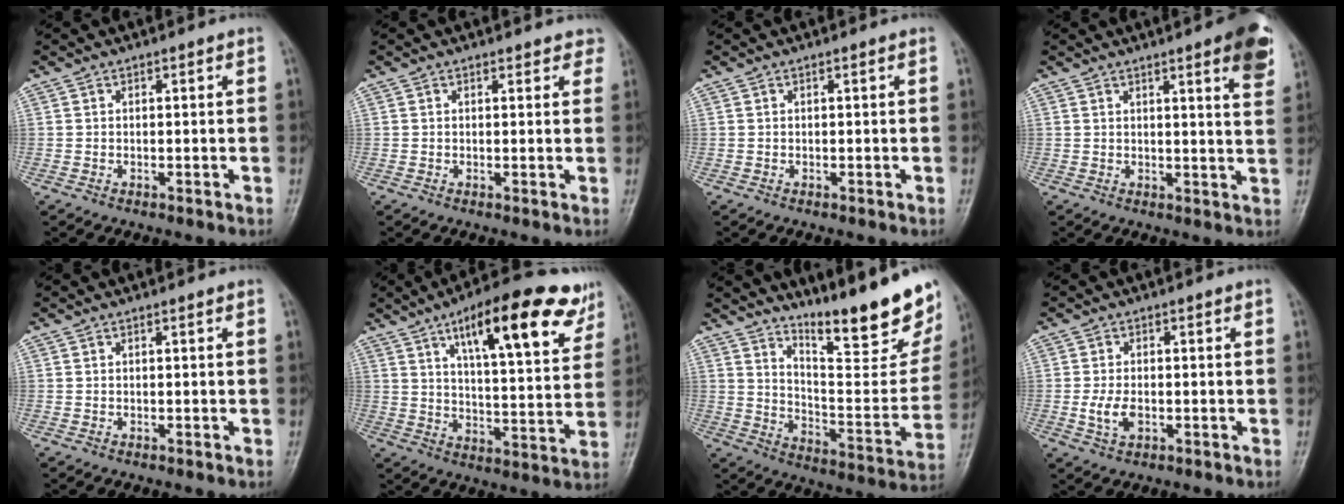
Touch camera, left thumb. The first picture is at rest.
{"total": 2.7, "force": [2.3, 1.4, 0.3], "torque": [0.028, -0.008, 0.010]}
{"total": 0.0}
{"total": 12.0, "force": [6.7, 2.3, 9.7], "torque": [-0.096, -0.029, 0.074]}
{"total": 0.0}
{"total": 20.9, "force": [11.5, 6.4, 16.2], "torque": [-0.201, -0.033, 0.169]}
{"total": 22.5, "force": [17.0, 4.1, 14.2], "torque": [-0.177, -0.120, 0.251]}
{"total": 4.1, "force": [-0.9, 2.5, 3.1], "torque": [-0.063, -0.001, -0.016]}